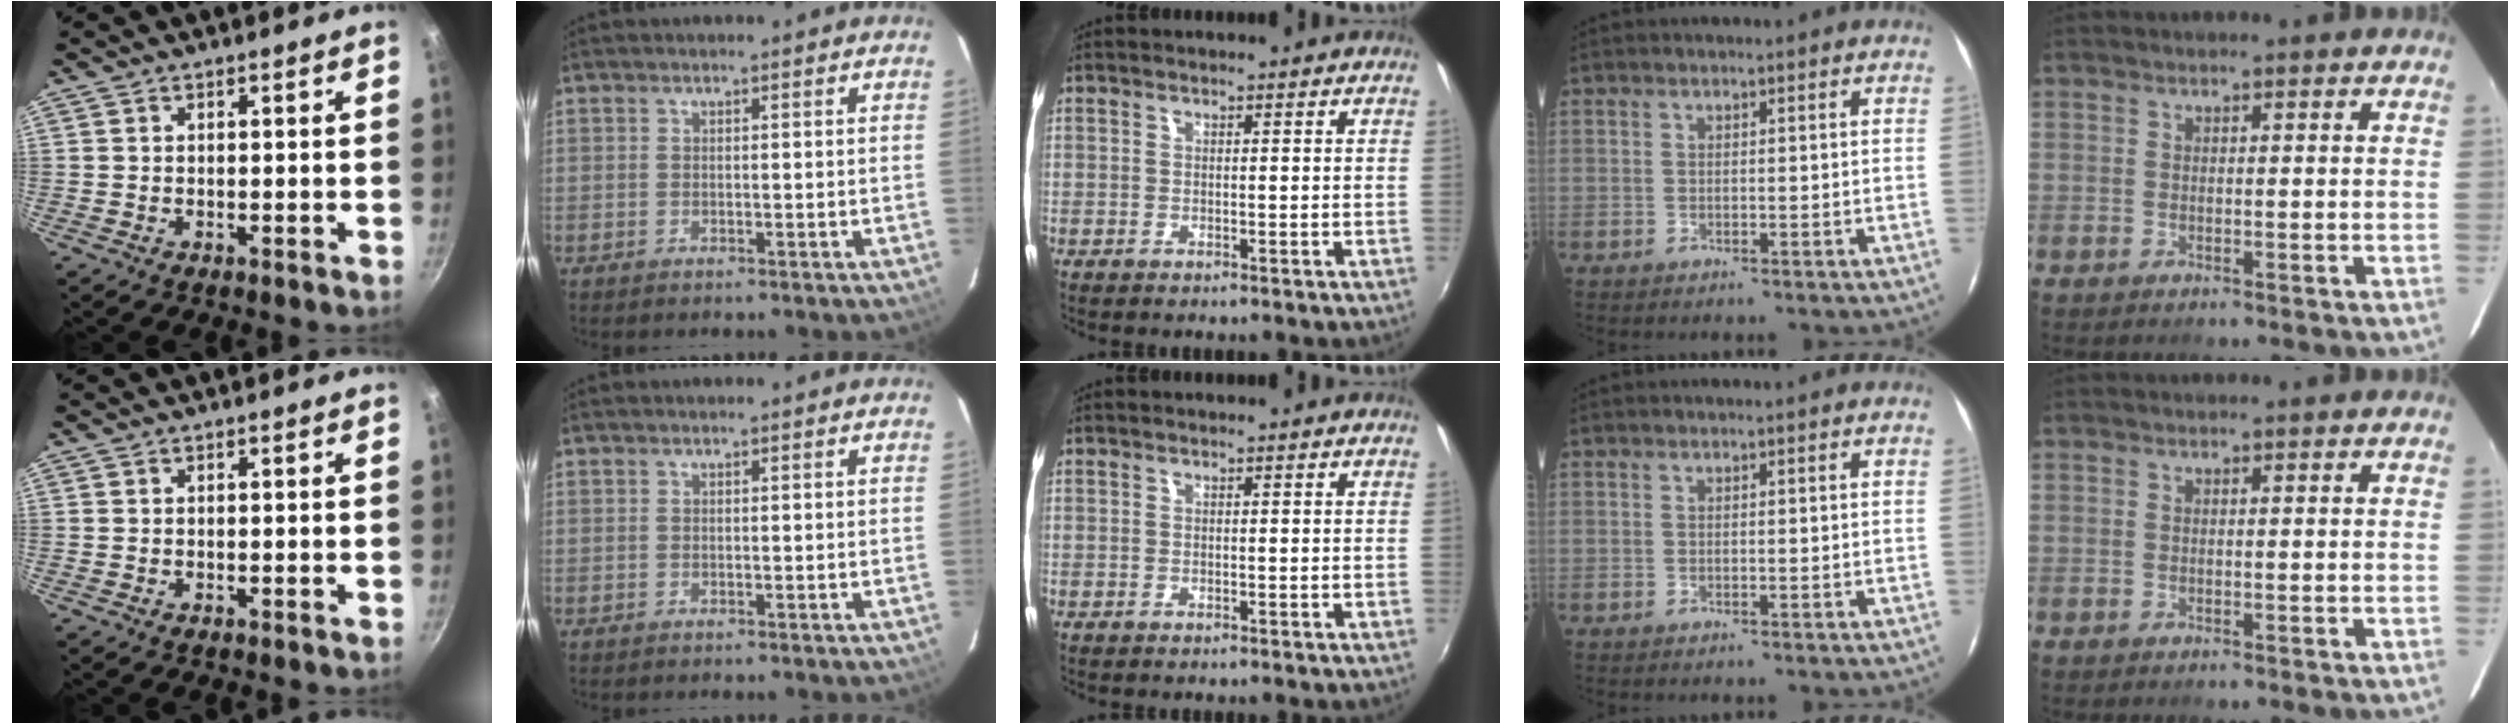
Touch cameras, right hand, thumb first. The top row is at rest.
{}